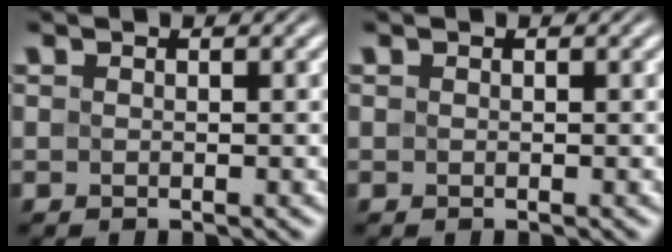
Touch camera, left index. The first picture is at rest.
{"total": 0.0}